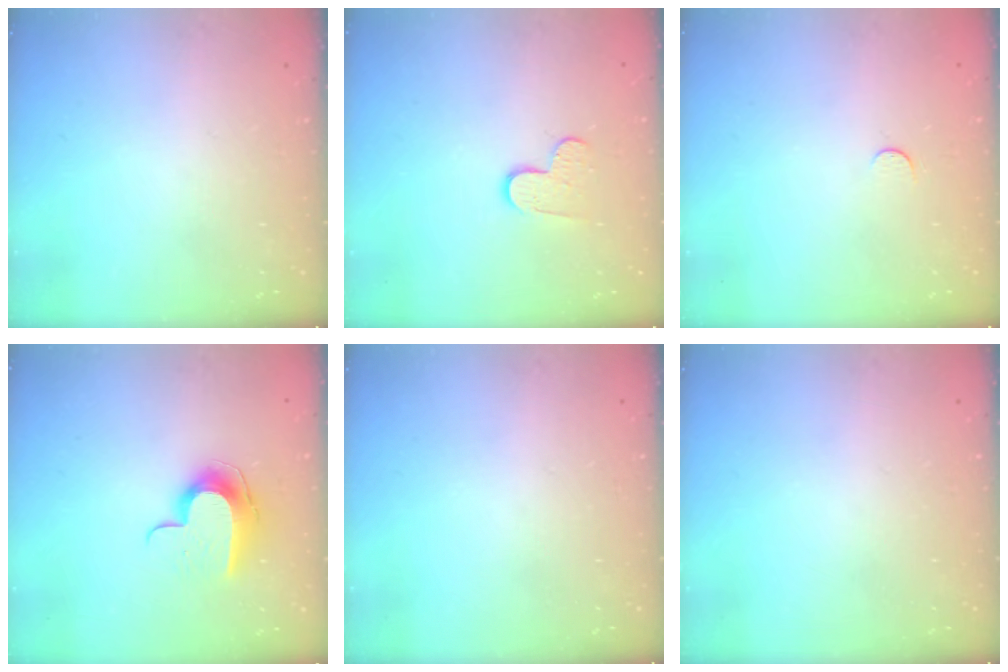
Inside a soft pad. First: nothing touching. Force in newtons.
{"total": 7.9, "press": 7.9, "slide": 0.5}
{"total": 3.1, "press": 3.1, "slide": 0.4}
{"total": 10.2, "press": 10.2, "slide": 0.6}
{"total": 0.0}
{"total": 0.0}